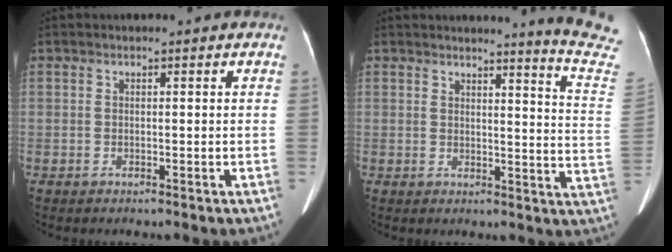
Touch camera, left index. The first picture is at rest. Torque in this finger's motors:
{"motor_torque": [0.06, -1.16, 0.02, -0.02]}